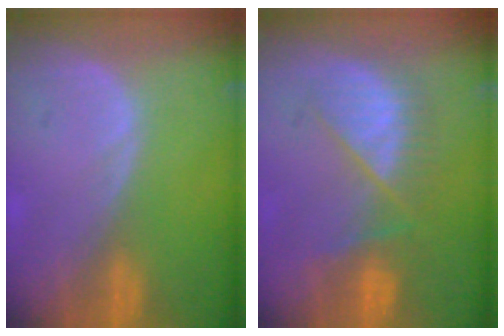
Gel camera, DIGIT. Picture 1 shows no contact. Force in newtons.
{"total": 7.4, "press": 7.3, "slide": 1.1}